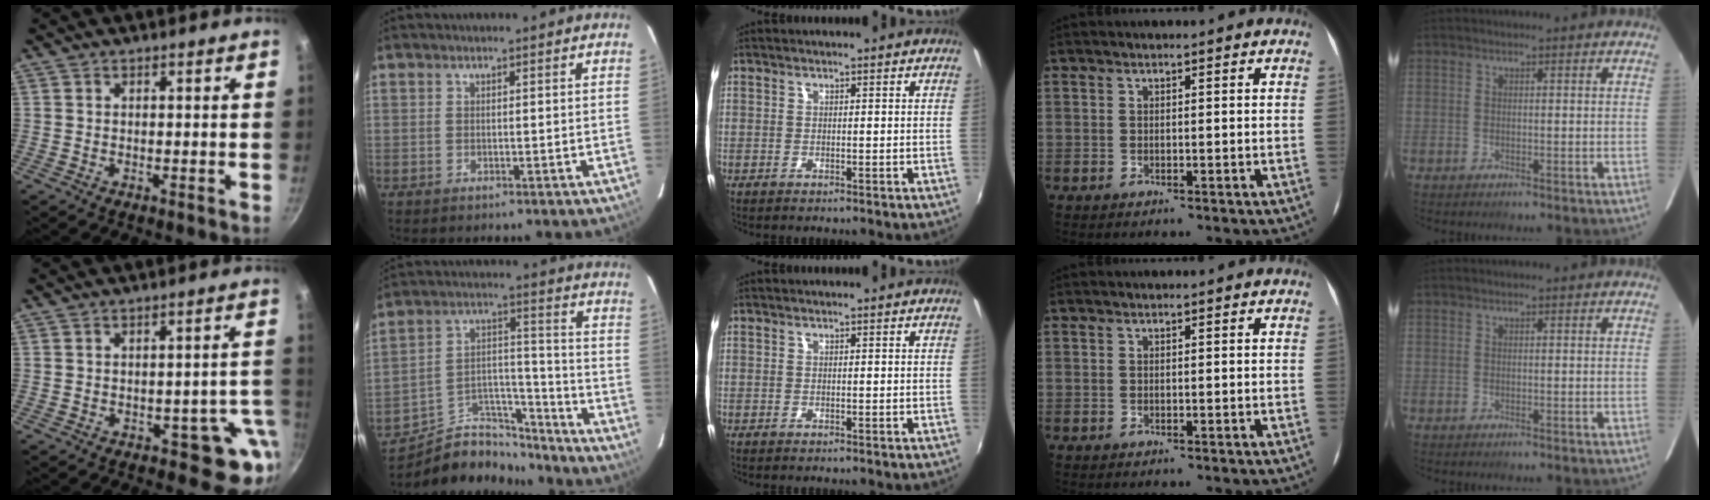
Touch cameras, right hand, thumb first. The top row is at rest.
{"thumb": {"total": 7.3, "force": [-3.0, 4.6, 4.8], "torque": [0.007, 0.034, -0.026]}, "index": {"total": 14.6, "force": [-12.5, 6.6, 3.7], "torque": [-0.065, 0.064, -0.194]}}